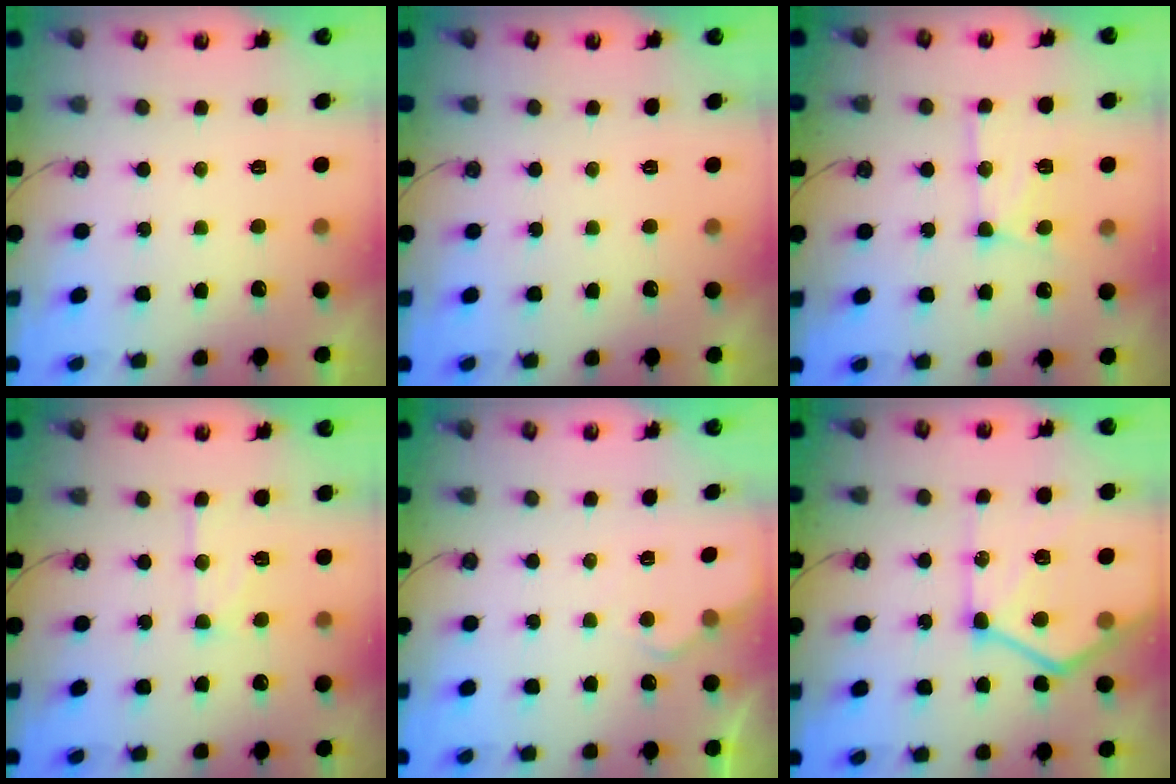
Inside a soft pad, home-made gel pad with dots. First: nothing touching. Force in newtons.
{"total": 0.0}
{"total": 13.7, "press": 13.7, "slide": 0.8}
{"total": 9.3, "press": 9.3, "slide": 0.8}
{"total": 3.8, "press": 3.8, "slide": 0.4}
{"total": 21.5, "press": 21.4, "slide": 2.4}